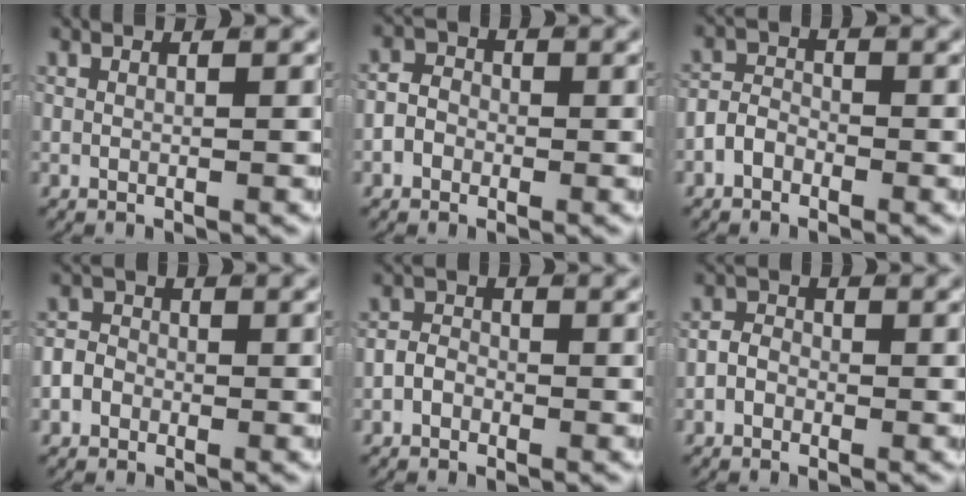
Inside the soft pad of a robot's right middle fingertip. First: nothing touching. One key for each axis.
{"total": 2.8, "fx": -0.9, "fy": 2.4, "fz": 1.1, "tx": -0.010, "ty": 0.001, "tz": -0.022}
{"total": 2.5, "fx": -1.3, "fy": 1.9, "fz": 1.0, "tx": -0.010, "ty": 0.001, "tz": -0.028}
{"total": 3.4, "fx": -1.0, "fy": 3.0, "fz": 1.2, "tx": -0.020, "ty": 0.002, "tz": -0.026}
{"total": 1.9, "fx": -0.9, "fy": 1.5, "fz": 0.7, "tx": -0.008, "ty": 0.001, "tz": -0.020}
{"total": 1.9, "fx": -0.8, "fy": 1.6, "fz": 0.8, "tx": -0.007, "ty": -0.001, "tz": -0.019}